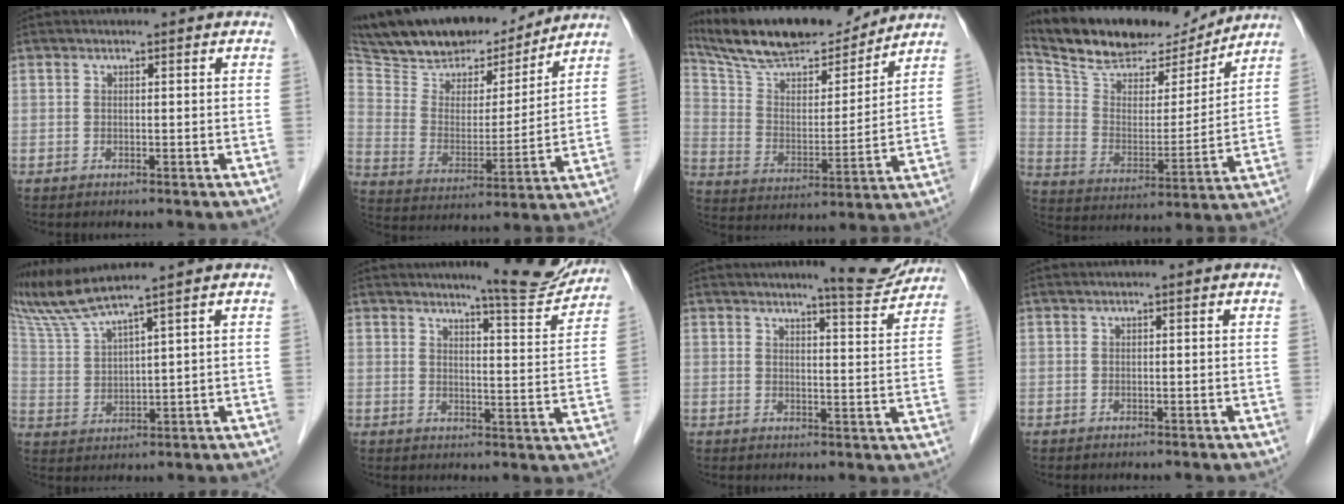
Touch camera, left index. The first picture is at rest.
{"total": 21.2, "force": [17.9, 6.7, 9.1], "torque": [-0.164, 0.010, 0.296]}
{"total": 18.5, "force": [16.5, 3.7, 7.4], "torque": [-0.132, 0.005, 0.283]}
{"total": 18.5, "force": [16.6, 5.0, 6.5], "torque": [-0.119, 0.001, 0.278]}
{"total": 8.3, "force": [7.1, -1.8, 4.0], "torque": [-0.093, 0.002, 0.149]}
{"total": 9.3, "force": [8.7, 0.4, 3.2], "torque": [-0.043, -0.031, 0.105]}
{"total": 6.8, "force": [6.4, 0.4, 2.4], "torque": [-0.034, -0.024, 0.074]}
{"total": 0.0}